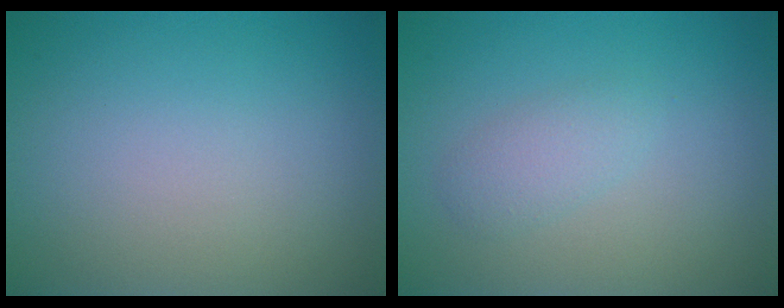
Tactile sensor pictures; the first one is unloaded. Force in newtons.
{"total": 1.8, "press": 1.8, "slide": 0.2}